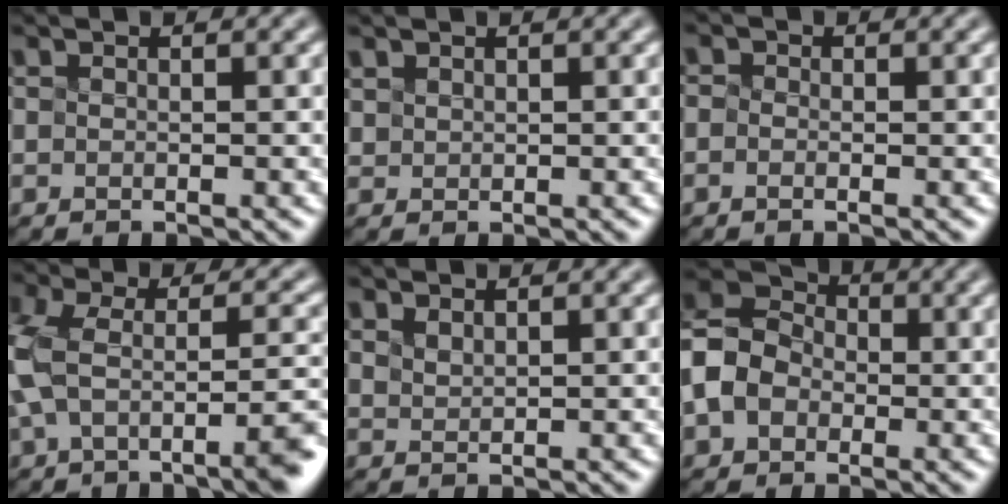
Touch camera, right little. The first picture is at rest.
{"total": 1.7, "force": [0.1, -1.0, -1.4], "torque": [0.000, -0.007, 0.034]}
{"total": 2.6, "force": [-1.6, -1.2, -1.6], "torque": [0.004, -0.017, -0.003]}
{"total": 6.4, "force": [-3.7, 1.8, 4.9], "torque": [-0.127, -0.021, -0.041]}
{"total": 1.4, "force": [0.0, -0.8, -1.1], "torque": [0.001, -0.014, 0.030]}
{"total": 4.4, "force": [-2.5, 3.3, 1.5], "torque": [-0.062, -0.001, -0.033]}